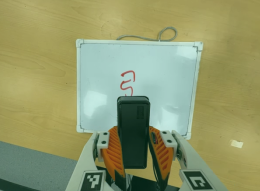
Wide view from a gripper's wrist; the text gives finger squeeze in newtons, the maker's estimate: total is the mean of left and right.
{"total": 8.3, "left": 6.5, "right": 10.1}